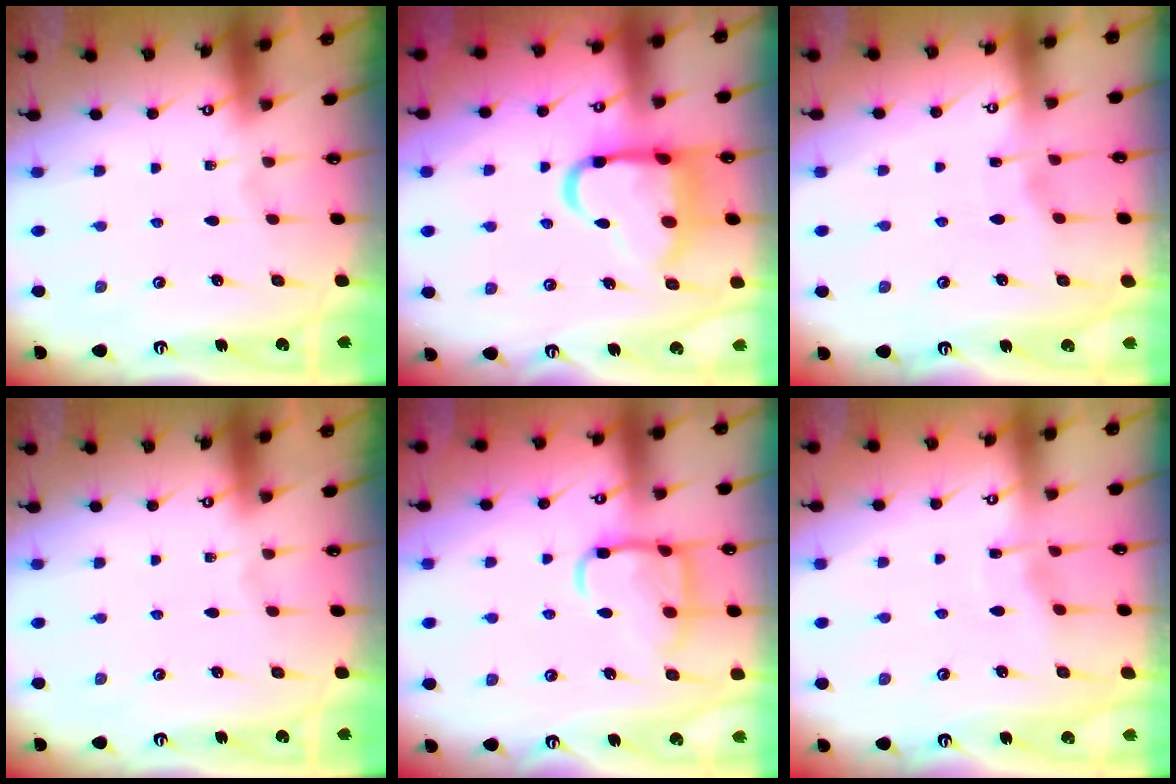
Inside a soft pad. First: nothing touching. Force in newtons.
{"total": 15.7, "press": 15.6, "slide": 1.8}
{"total": 2.8, "press": 2.8, "slide": 0.4}
{"total": 0.0}
{"total": 13.0, "press": 13.0, "slide": 1.1}
{"total": 4.2, "press": 4.2, "slide": 0.4}